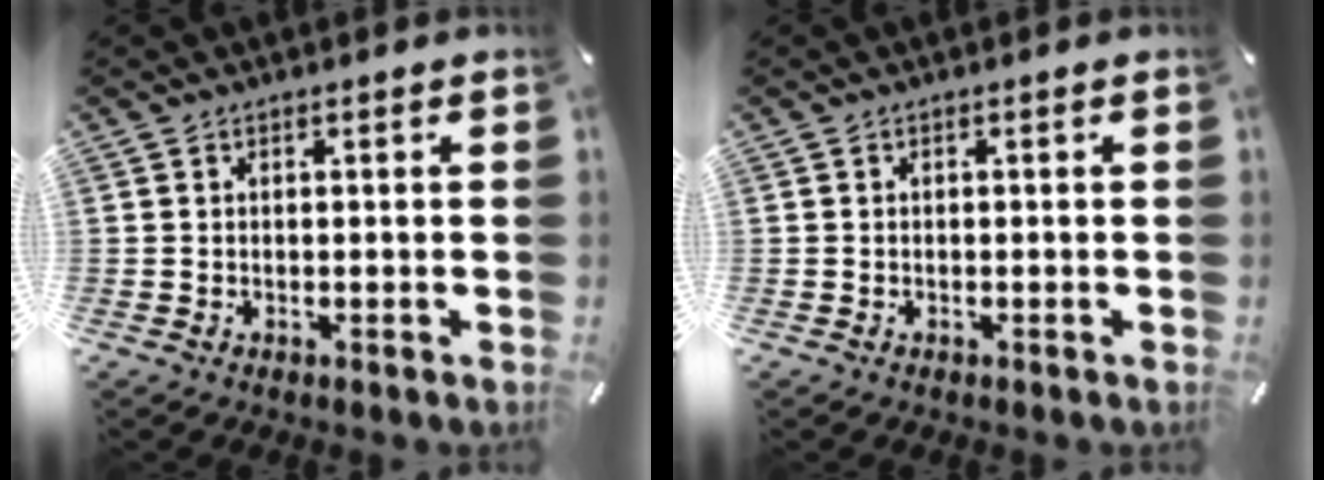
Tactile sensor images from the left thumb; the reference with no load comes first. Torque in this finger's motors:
{"motor_torque": [0.00, 0.16, -0.07, 0.03, 0.00]}